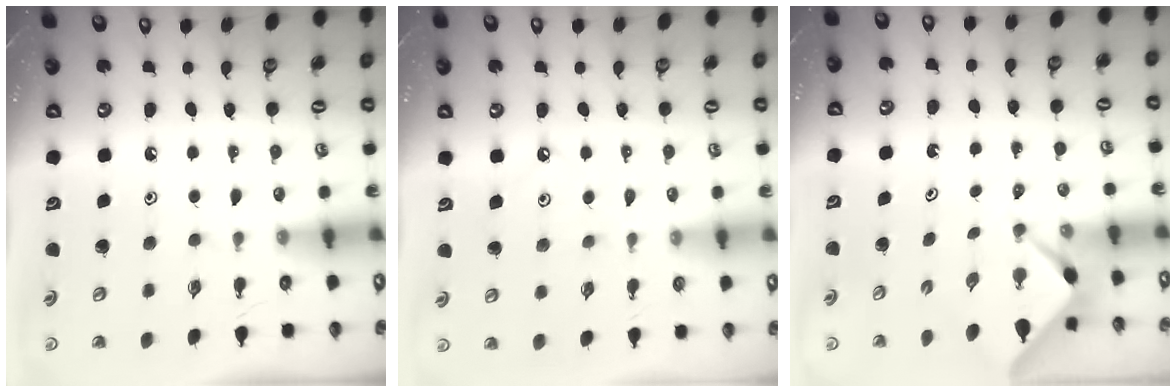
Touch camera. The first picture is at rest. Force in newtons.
{"total": 4.9, "press": 4.8, "slide": 0.7}
{"total": 2.4, "press": 2.3, "slide": 0.3}